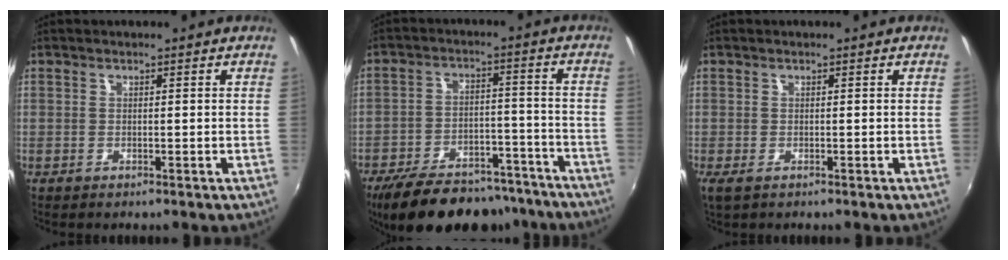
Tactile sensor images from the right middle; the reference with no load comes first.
{"total": 22.2, "force": [-18.2, 8.6, 9.4], "torque": [-0.185, 0.012, -0.246]}
{"total": 2.1, "force": [-1.2, 0.8, 1.5], "torque": [-0.029, -0.008, -0.018]}